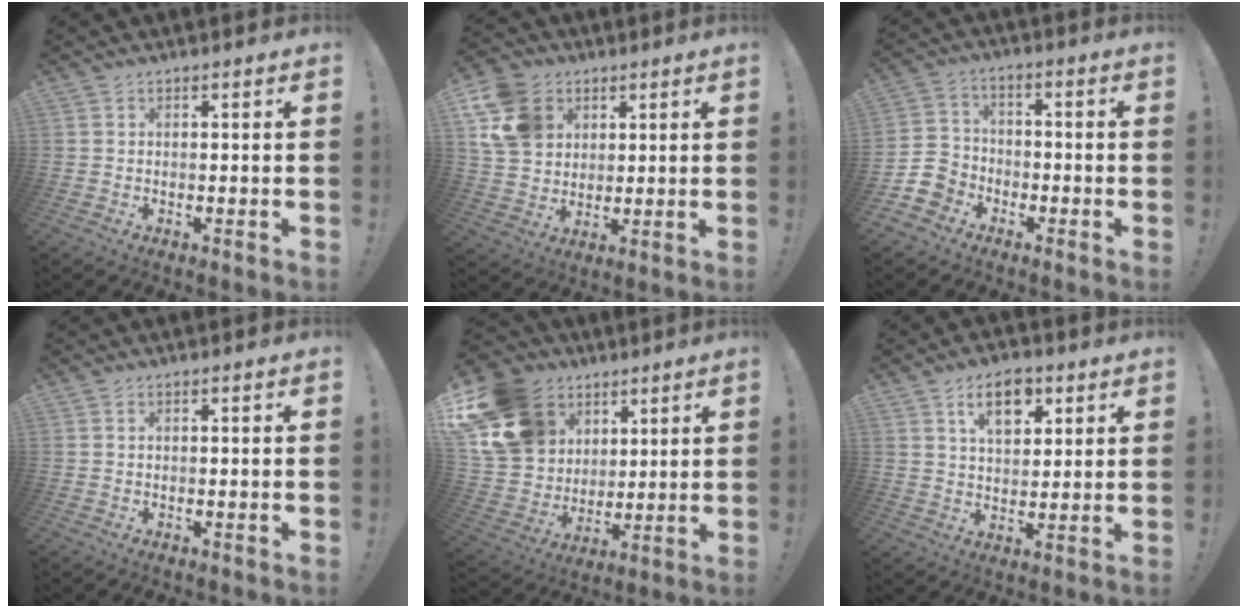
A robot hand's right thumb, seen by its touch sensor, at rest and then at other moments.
{"total": 14.7, "force": [5.2, 11.9, 6.9], "torque": [-0.123, -0.017, 0.109]}
{"total": 8.4, "force": [-5.4, 6.1, 1.8], "torque": [-0.040, 0.043, -0.102]}
{"total": 0.0}
{"total": 19.3, "force": [8.5, 15.4, 7.9], "torque": [-0.146, -0.034, 0.191]}
{"total": 9.9, "force": [5.1, 5.9, 6.1], "torque": [-0.090, -0.010, 0.091]}